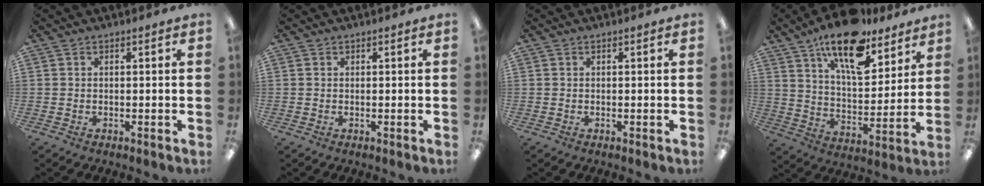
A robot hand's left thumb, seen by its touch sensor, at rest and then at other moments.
{"total": 0.0}
{"total": 0.0}
{"total": 18.0, "force": [13.1, 7.1, 10.1], "torque": [-0.165, -0.072, 0.224]}